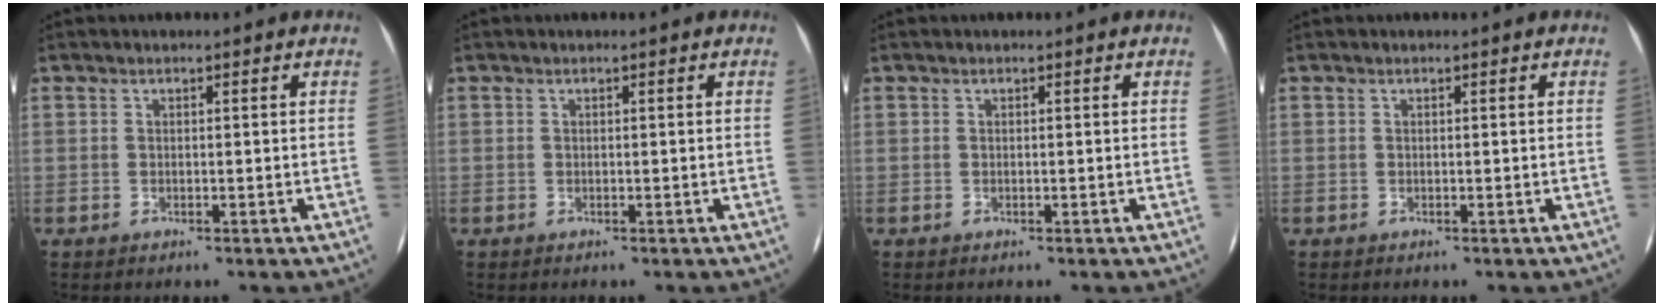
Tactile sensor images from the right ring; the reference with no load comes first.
{"total": 0.0}
{"total": 0.0}
{"total": 0.0}